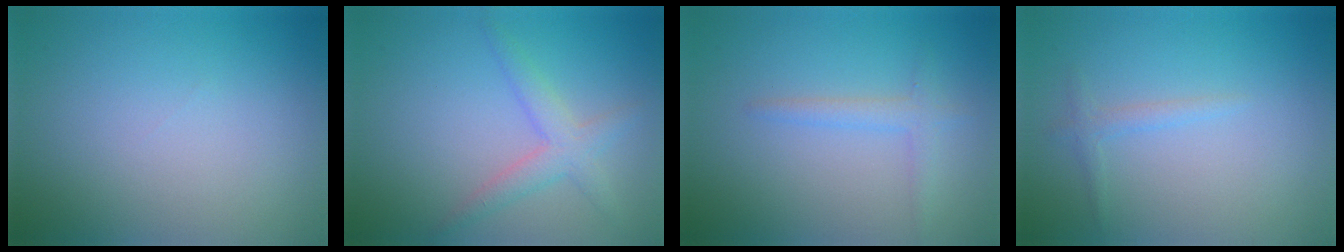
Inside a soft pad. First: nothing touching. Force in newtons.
{"total": 2.7, "press": 2.7, "slide": 0.1}
{"total": 1.7, "press": 1.7, "slide": 0.1}
{"total": 1.1, "press": 1.1, "slide": 0.1}